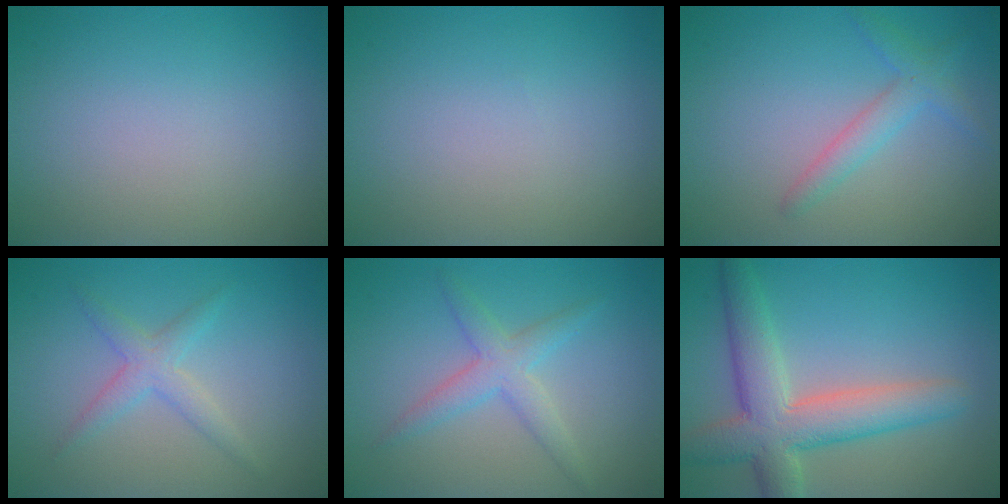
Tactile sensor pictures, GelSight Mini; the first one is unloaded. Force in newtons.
{"total": 0.0}
{"total": 2.4, "press": 2.4, "slide": 0.1}
{"total": 2.2, "press": 2.2, "slide": 0.1}
{"total": 2.9, "press": 2.9, "slide": 0.0}
{"total": 6.8, "press": 6.8, "slide": 0.5}